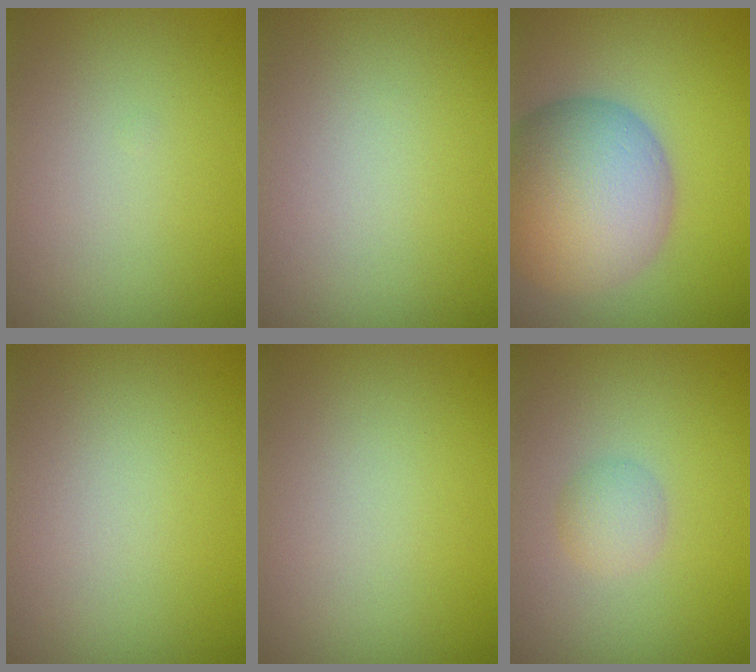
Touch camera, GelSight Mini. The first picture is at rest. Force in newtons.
{"total": 0.0}
{"total": 11.4, "press": 11.4, "slide": 0.8}
{"total": 0.0}
{"total": 0.0}
{"total": 1.6, "press": 1.6, "slide": 0.1}